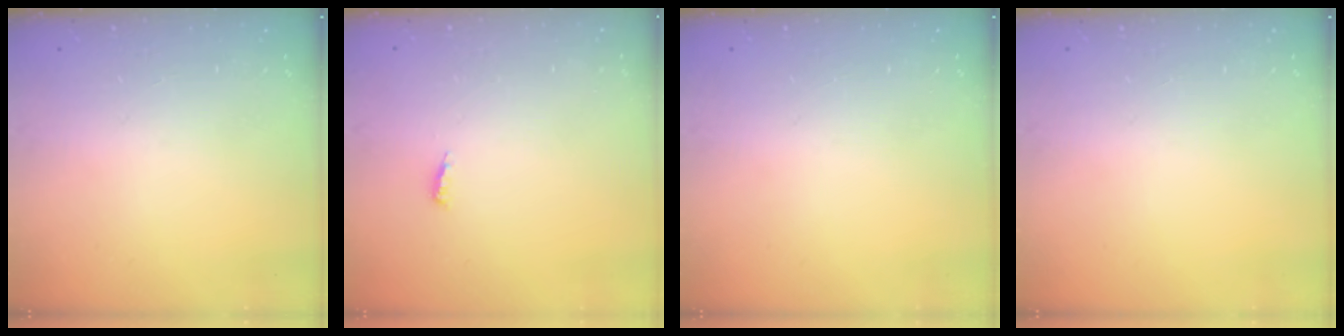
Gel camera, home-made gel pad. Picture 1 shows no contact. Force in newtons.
{"total": 3.9, "press": 3.9, "slide": 0.4}
{"total": 0.0}
{"total": 0.0}